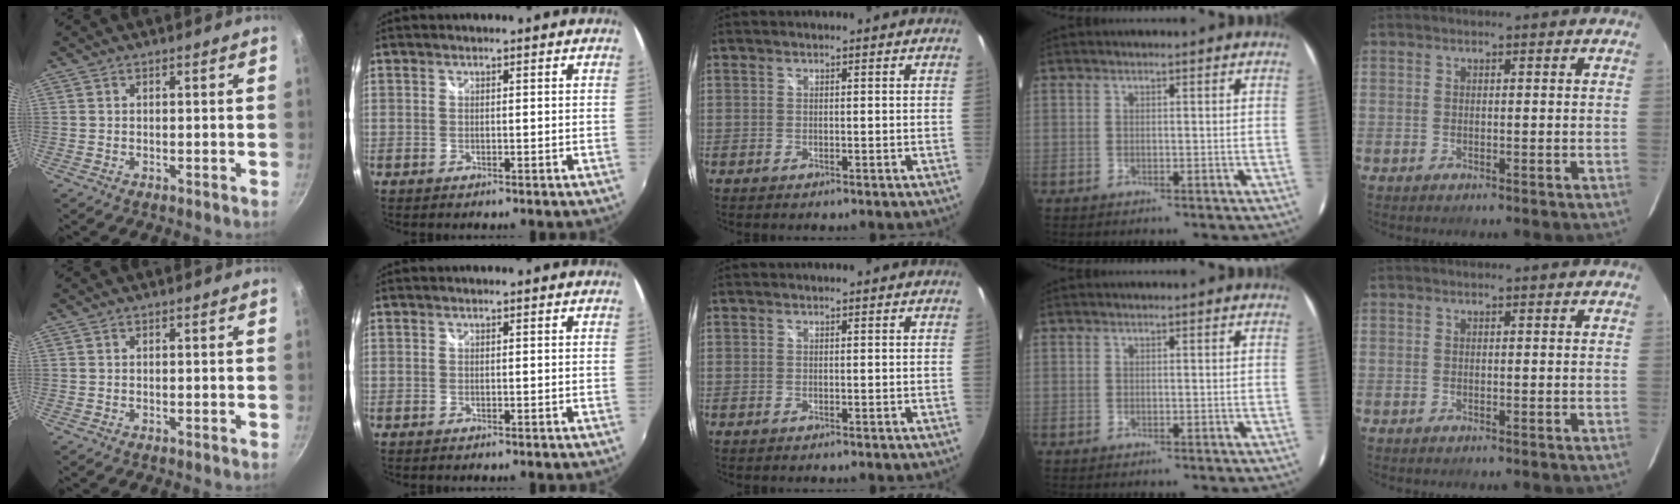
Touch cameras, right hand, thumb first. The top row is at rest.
{}